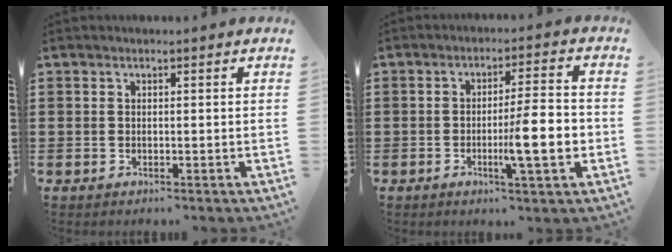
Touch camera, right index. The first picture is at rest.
{"total": 9.3, "force": [-2.1, 1.2, 9.0], "torque": [-0.129, -0.009, -0.036]}